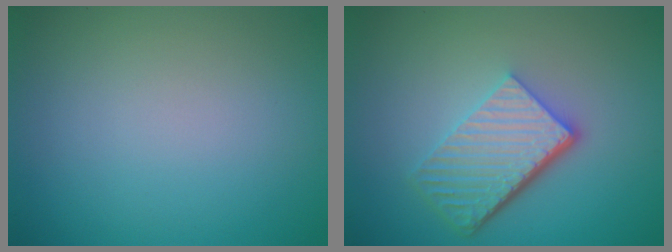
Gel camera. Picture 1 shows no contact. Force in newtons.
{"total": 5.9, "press": 4.0, "slide": 4.3}